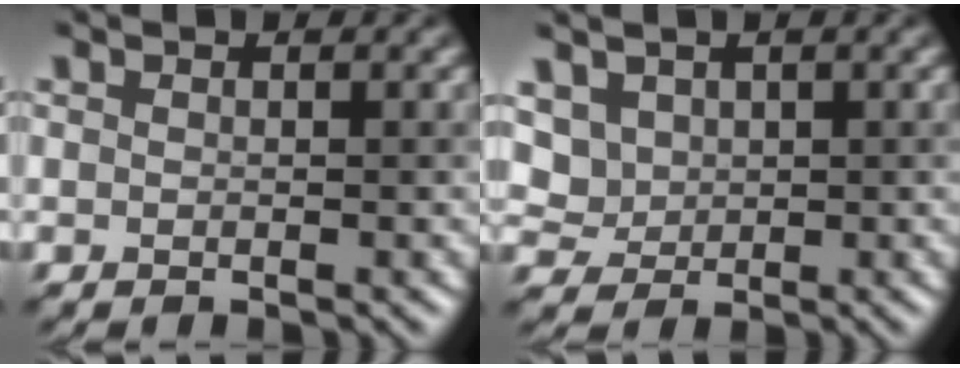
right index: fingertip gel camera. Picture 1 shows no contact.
{"total": 2.9, "force": [1.4, 2.4, 0.7], "torque": [-0.027, 0.005, 0.049]}